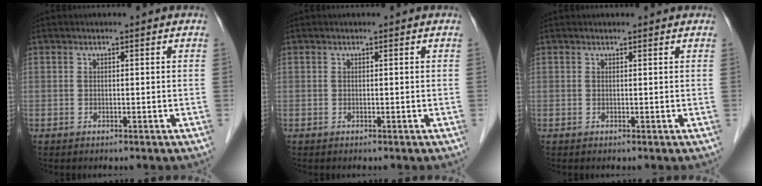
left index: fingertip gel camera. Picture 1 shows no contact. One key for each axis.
{"total": 0.0}
{"total": 0.9, "fx": 0.8, "fy": 0.2, "fz": 0.1, "tx": -0.009, "ty": 0.005, "tz": 0.011}